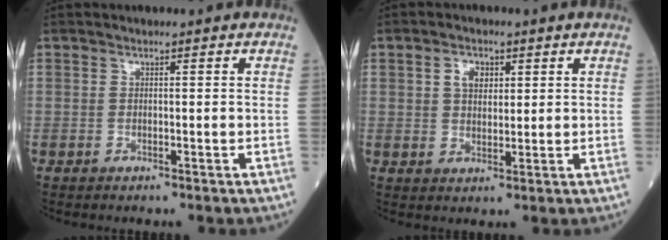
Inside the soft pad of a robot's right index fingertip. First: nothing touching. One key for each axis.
{"total": 3.6, "fx": 1.4, "fy": 2.3, "fz": 2.4, "tx": -0.042, "ty": 0.007, "tz": 0.025}